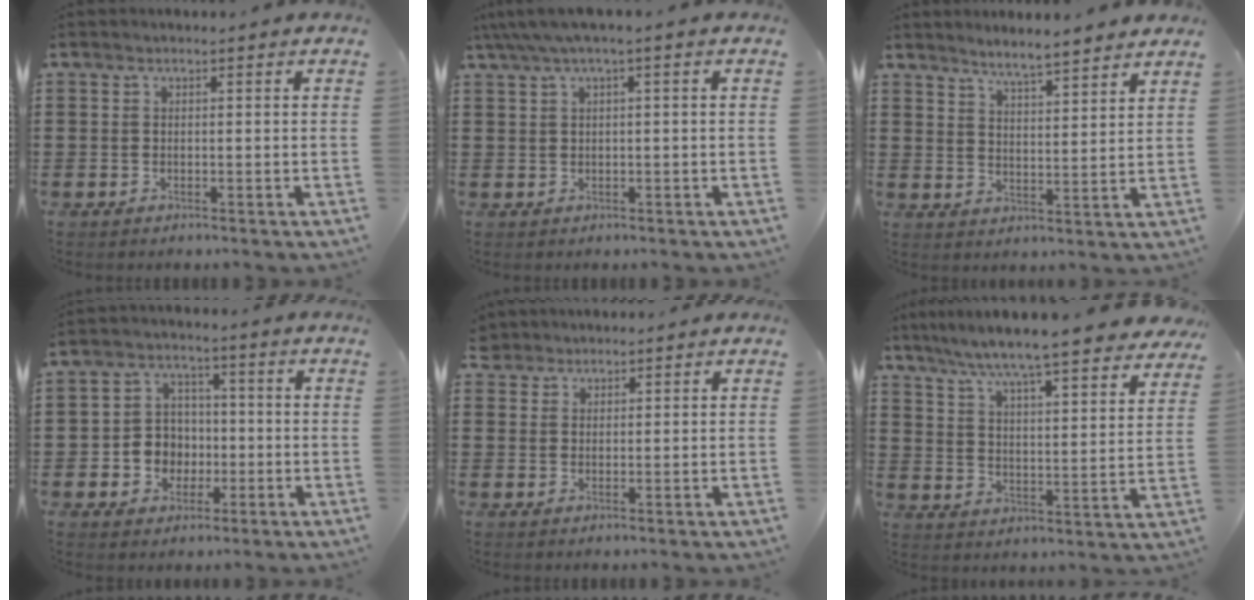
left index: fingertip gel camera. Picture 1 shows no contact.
{"total": 2.2, "force": [0.1, 0.1, 2.2], "torque": [-0.038, -0.003, 0.001]}
{"total": 4.4, "force": [4.3, -0.6, 1.1], "torque": [-0.037, -0.021, 0.075]}
{"total": 5.7, "force": [-1.1, 5.3, 1.7], "torque": [-0.049, 0.017, -0.019]}
{"total": 2.2, "force": [1.8, 1.2, 0.1], "torque": [-0.011, 0.008, 0.036]}
{"total": 6.7, "force": [6.2, -0.6, 2.5], "torque": [-0.078, -0.045, 0.100]}